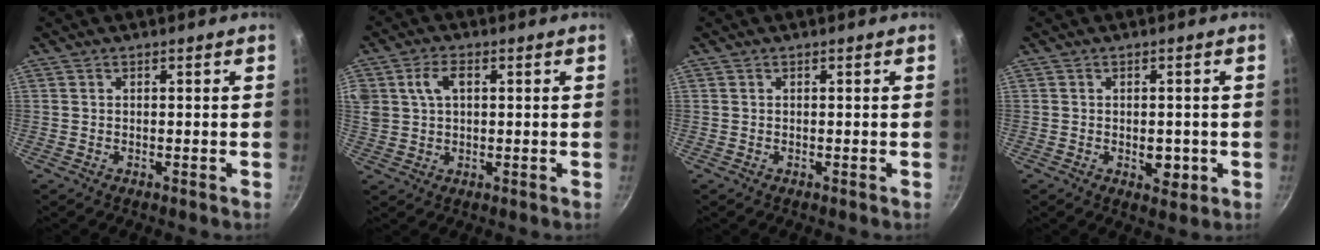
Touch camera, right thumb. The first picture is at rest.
{"total": 7.8, "force": [2.4, 5.4, 5.1], "torque": [-0.089, 0.012, 0.043]}
{"total": 0.0}
{"total": 4.0, "force": [-0.8, 2.4, 3.1], "torque": [-0.025, -0.001, -0.008]}